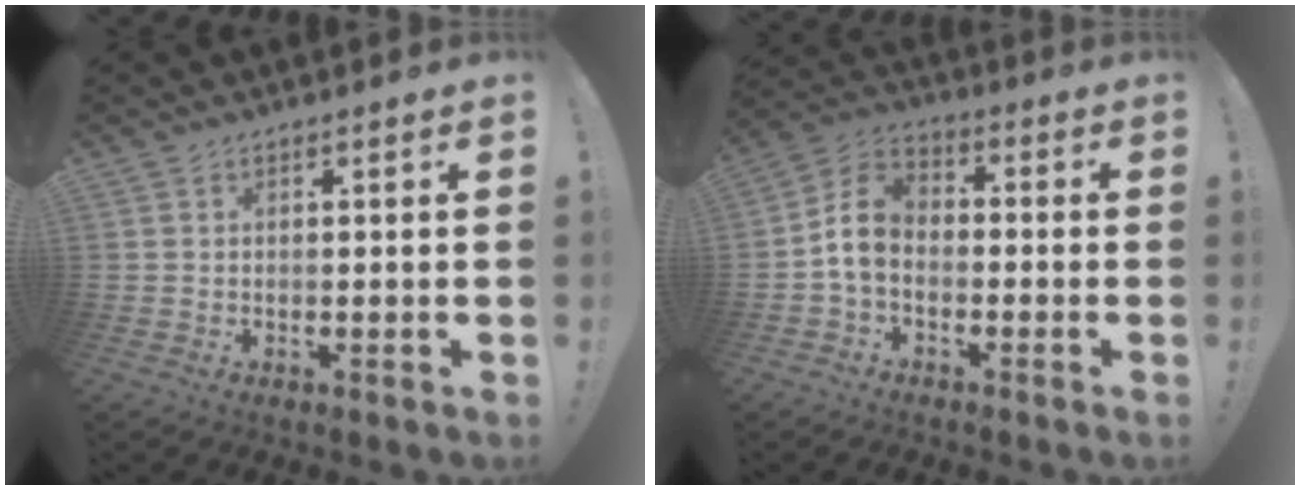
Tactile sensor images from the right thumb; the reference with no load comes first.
{"total": 8.8, "force": [-1.3, 6.1, 6.2], "torque": [-0.117, 0.013, -0.018]}